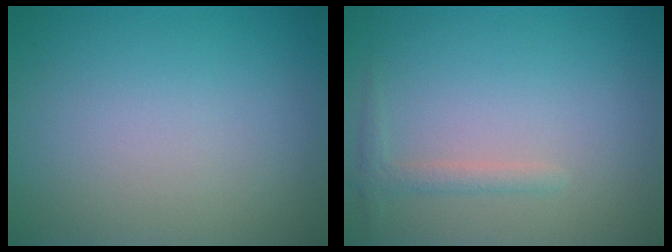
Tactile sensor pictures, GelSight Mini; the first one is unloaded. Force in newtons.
{"total": 1.3, "press": 1.3, "slide": 0.1}